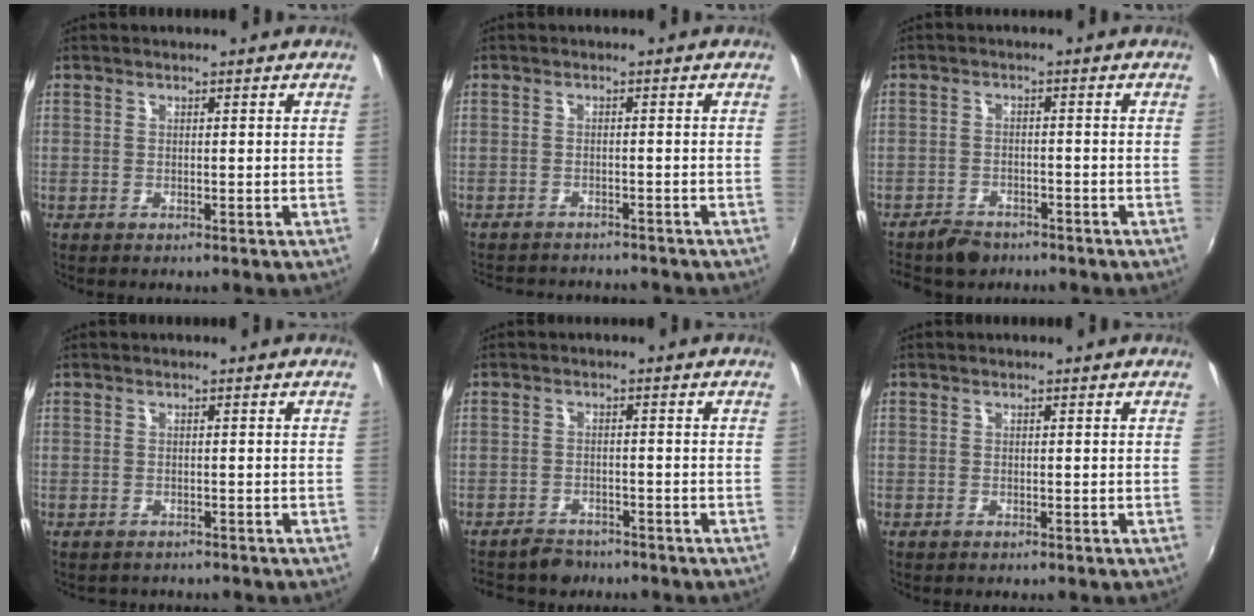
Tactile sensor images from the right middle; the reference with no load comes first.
{"total": 8.0, "force": [-7.4, 1.8, 2.3], "torque": [-0.061, -0.012, -0.107]}
{"total": 4.9, "force": [-4.1, 2.5, 1.1], "torque": [-0.041, 0.001, -0.069]}
{"total": 1.6, "force": [-1.4, 0.6, 0.3], "torque": [-0.010, -0.005, -0.018]}
{"total": 4.5, "force": [-4.0, 2.0, 0.6], "torque": [-0.029, 0.001, -0.066]}
{"total": 0.6, "force": [-0.4, 0.4, -0.1], "torque": [-0.001, 0.003, -0.006]}